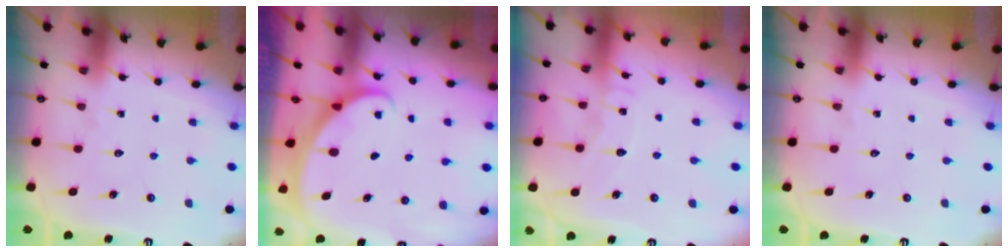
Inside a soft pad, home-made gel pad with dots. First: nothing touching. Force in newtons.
{"total": 2.0, "press": 2.0, "slide": 0.1}
{"total": 6.0, "press": 6.0, "slide": 0.6}
{"total": 0.0}